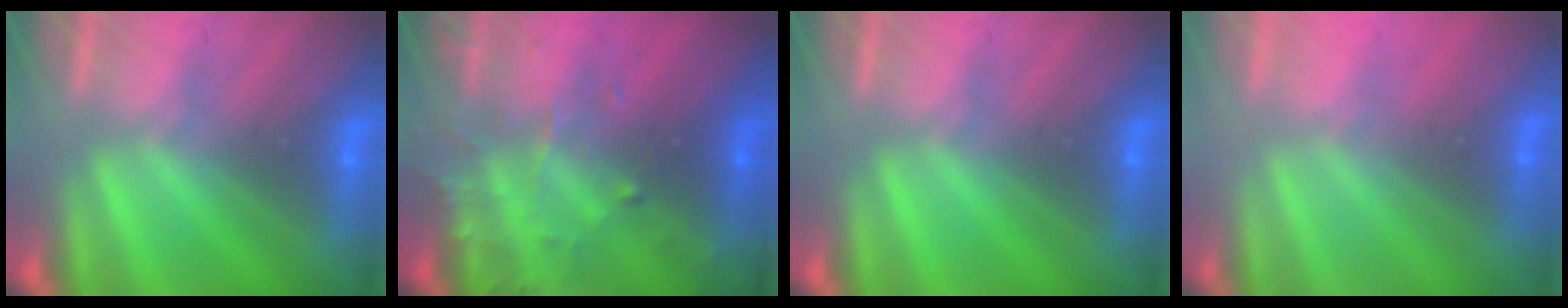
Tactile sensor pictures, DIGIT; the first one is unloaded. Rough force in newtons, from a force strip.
{"total": 3.4}
{"total": 0.0}
{"total": 3.0}